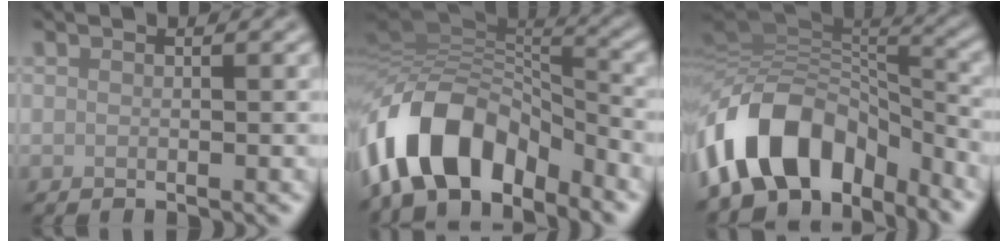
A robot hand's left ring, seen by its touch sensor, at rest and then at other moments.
{"total": 11.2, "force": [-6.4, 5.8, 7.0], "torque": [-0.124, 0.009, -0.120]}
{"total": 11.2, "force": [-6.5, 6.7, 6.2], "torque": [-0.111, 0.022, -0.123]}